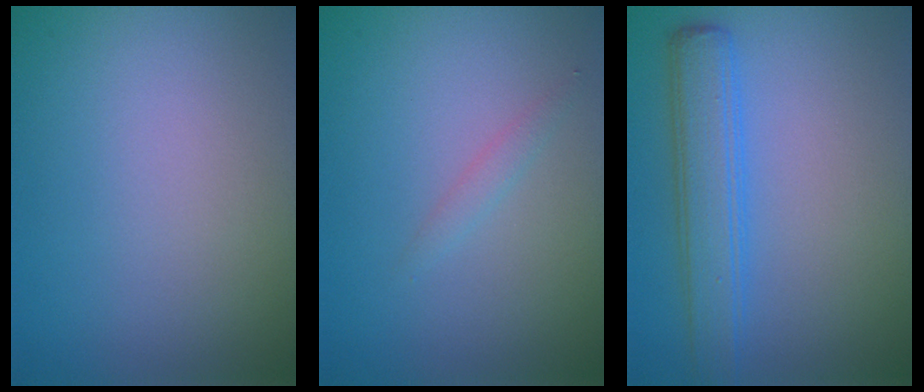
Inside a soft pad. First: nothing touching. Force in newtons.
{"total": 0.9, "press": 0.9, "slide": 0.1}
{"total": 4.0, "press": 4.0, "slide": 0.1}